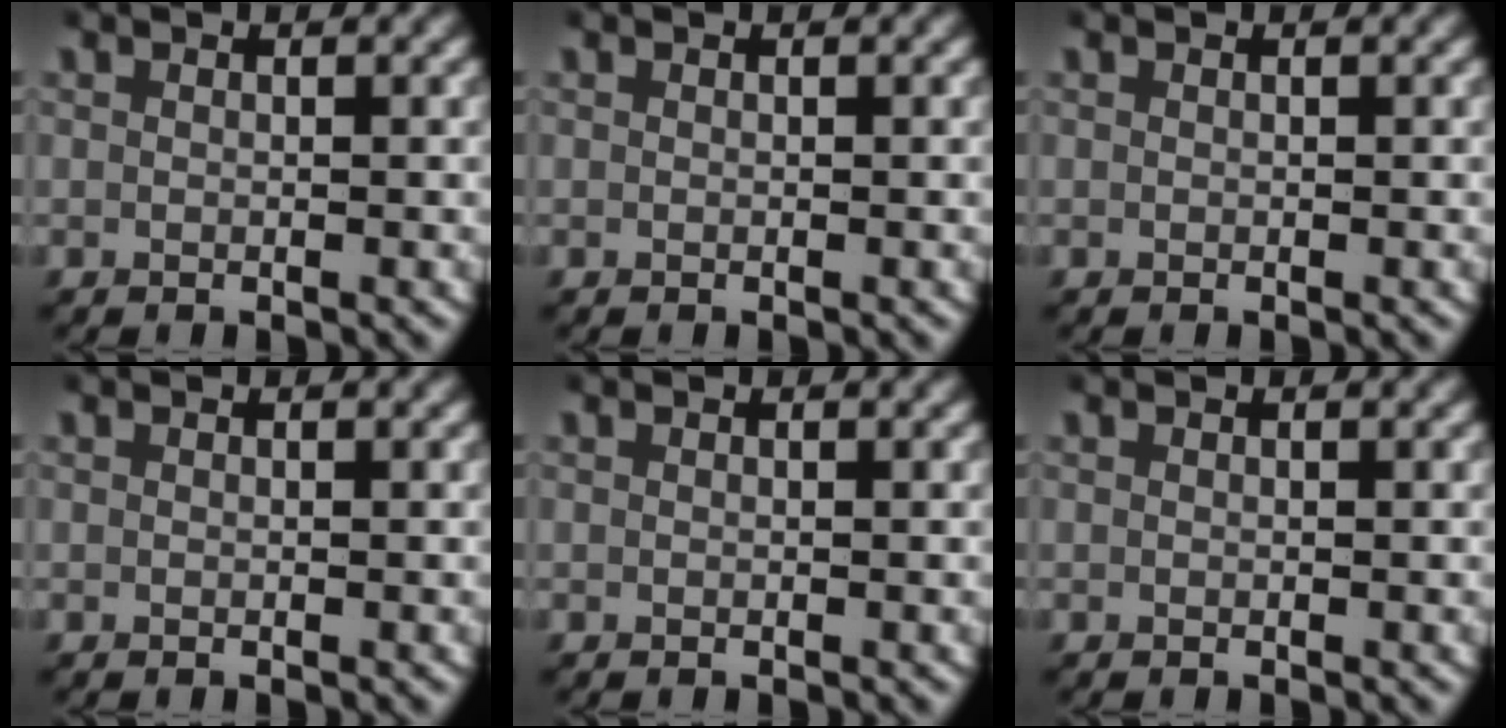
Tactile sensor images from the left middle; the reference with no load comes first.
{"total": 0.0}
{"total": 0.0}
{"total": 0.0}
{"total": 0.0}
{"total": 0.0}